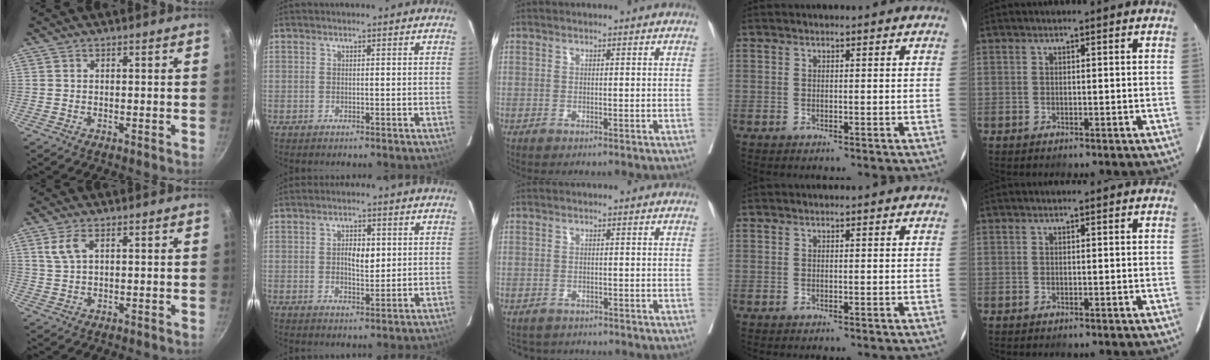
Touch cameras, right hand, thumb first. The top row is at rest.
{"thumb": {"total": 3.6, "force": [1.6, 1.6, 2.8], "torque": [-0.068, 0.007, 0.037]}, "index": {"total": 3.9, "force": [0.6, 1.8, 3.4], "torque": [-0.056, 0.001, 0.011]}, "middle": {"total": 3.0, "force": [-2.7, 1.3, -0.1], "torque": [0.003, -0.002, -0.041]}}